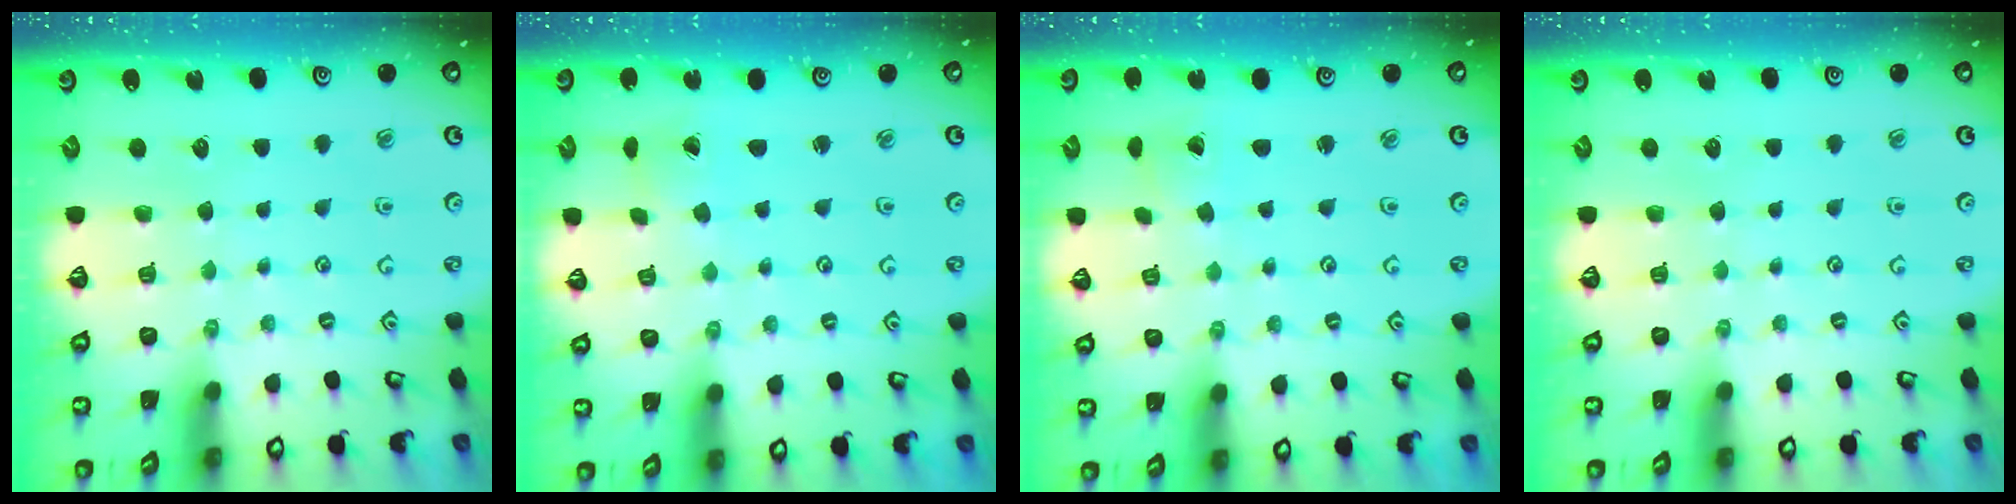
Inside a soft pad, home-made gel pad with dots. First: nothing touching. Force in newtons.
{"total": 1.2, "press": 1.2, "slide": 0.2}
{"total": 1.8, "press": 1.8, "slide": 0.2}
{"total": 0.0}